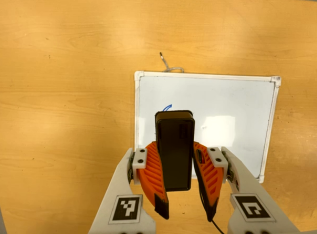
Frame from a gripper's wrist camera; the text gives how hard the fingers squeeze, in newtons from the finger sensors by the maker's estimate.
{"total": 8.2, "left": 6.8, "right": 9.6}